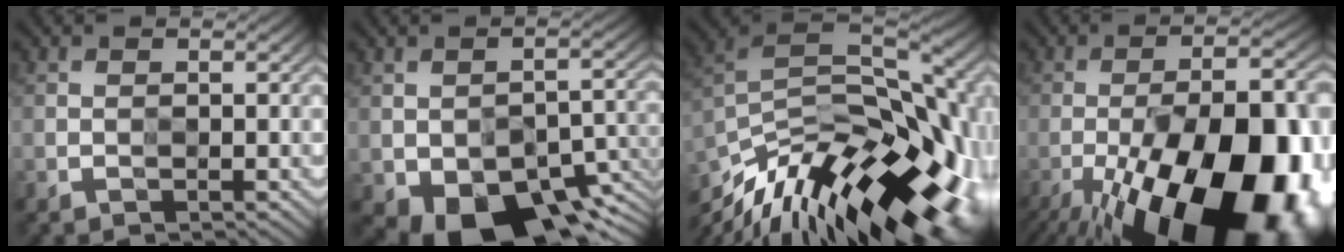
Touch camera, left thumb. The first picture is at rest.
{"total": 11.0, "force": [-6.3, 5.6, 7.0], "torque": [-0.103, -0.026, -0.093]}
{"total": 17.4, "force": [-9.6, 6.2, 13.1], "torque": [-0.234, 0.013, -0.160]}
{"total": 22.5, "force": [-11.2, 8.4, 17.7], "torque": [-0.245, -0.040, -0.163]}